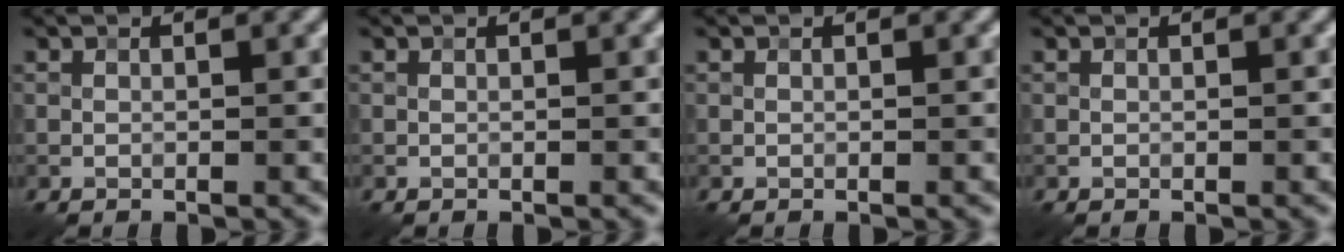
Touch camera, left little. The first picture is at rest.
{"total": 0.0}
{"total": 0.0}
{"total": 0.0}